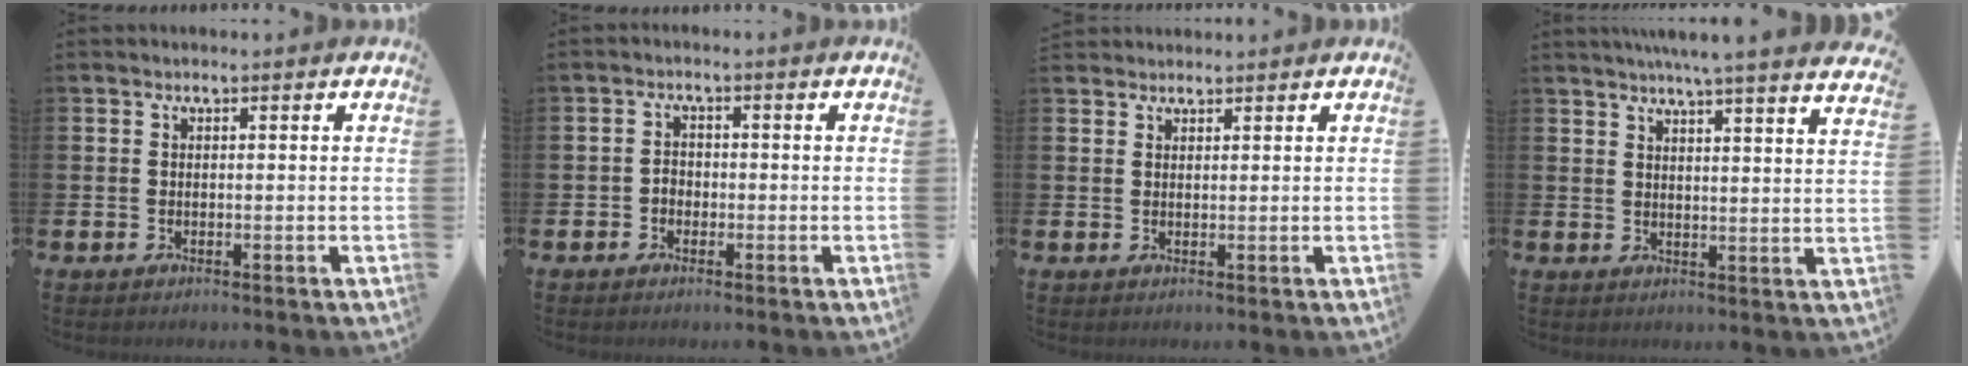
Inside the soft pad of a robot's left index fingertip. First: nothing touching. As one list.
[{"total": 1.6, "force": [-0.7, 1.4, 0.5], "torque": [-0.012, 0.005, -0.015]}, {"total": 1.6, "force": [1.6, 0.4, -0.1], "torque": [0.007, -0.003, 0.028]}, {"total": 5.8, "force": [5.4, -0.9, 1.8], "torque": [-0.042, -0.028, 0.093]}]